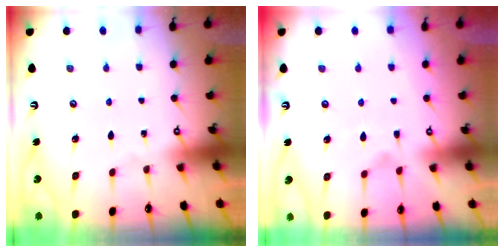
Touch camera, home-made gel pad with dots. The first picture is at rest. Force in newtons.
{"total": 3.4, "press": 3.1, "slide": 1.2}